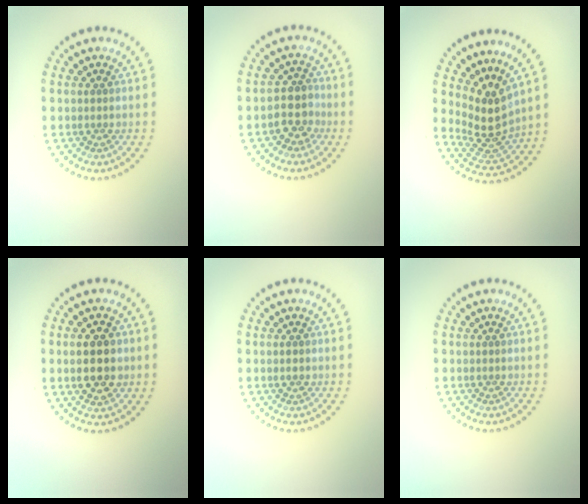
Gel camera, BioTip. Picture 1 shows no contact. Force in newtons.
{"total": 2.9, "press": 2.6, "slide": 1.2}
{"total": 4.0, "press": 2.9, "slide": 2.7}
{"total": 5.0, "press": 5.0, "slide": 0.2}
{"total": 1.0, "press": 1.0, "slide": 0.0}
{"total": 0.0}